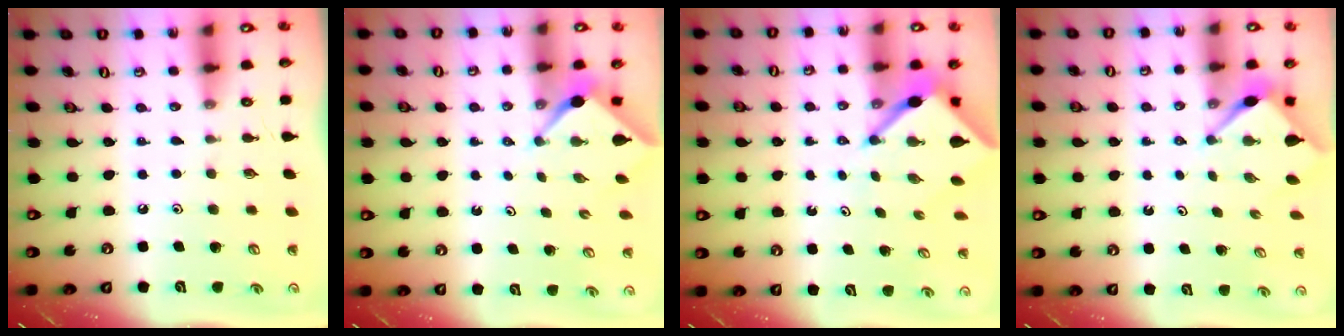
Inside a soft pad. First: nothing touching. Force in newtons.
{"total": 2.3, "press": 2.3, "slide": 0.2}
{"total": 5.9, "press": 5.9, "slide": 0.4}
{"total": 2.8, "press": 2.8, "slide": 0.3}